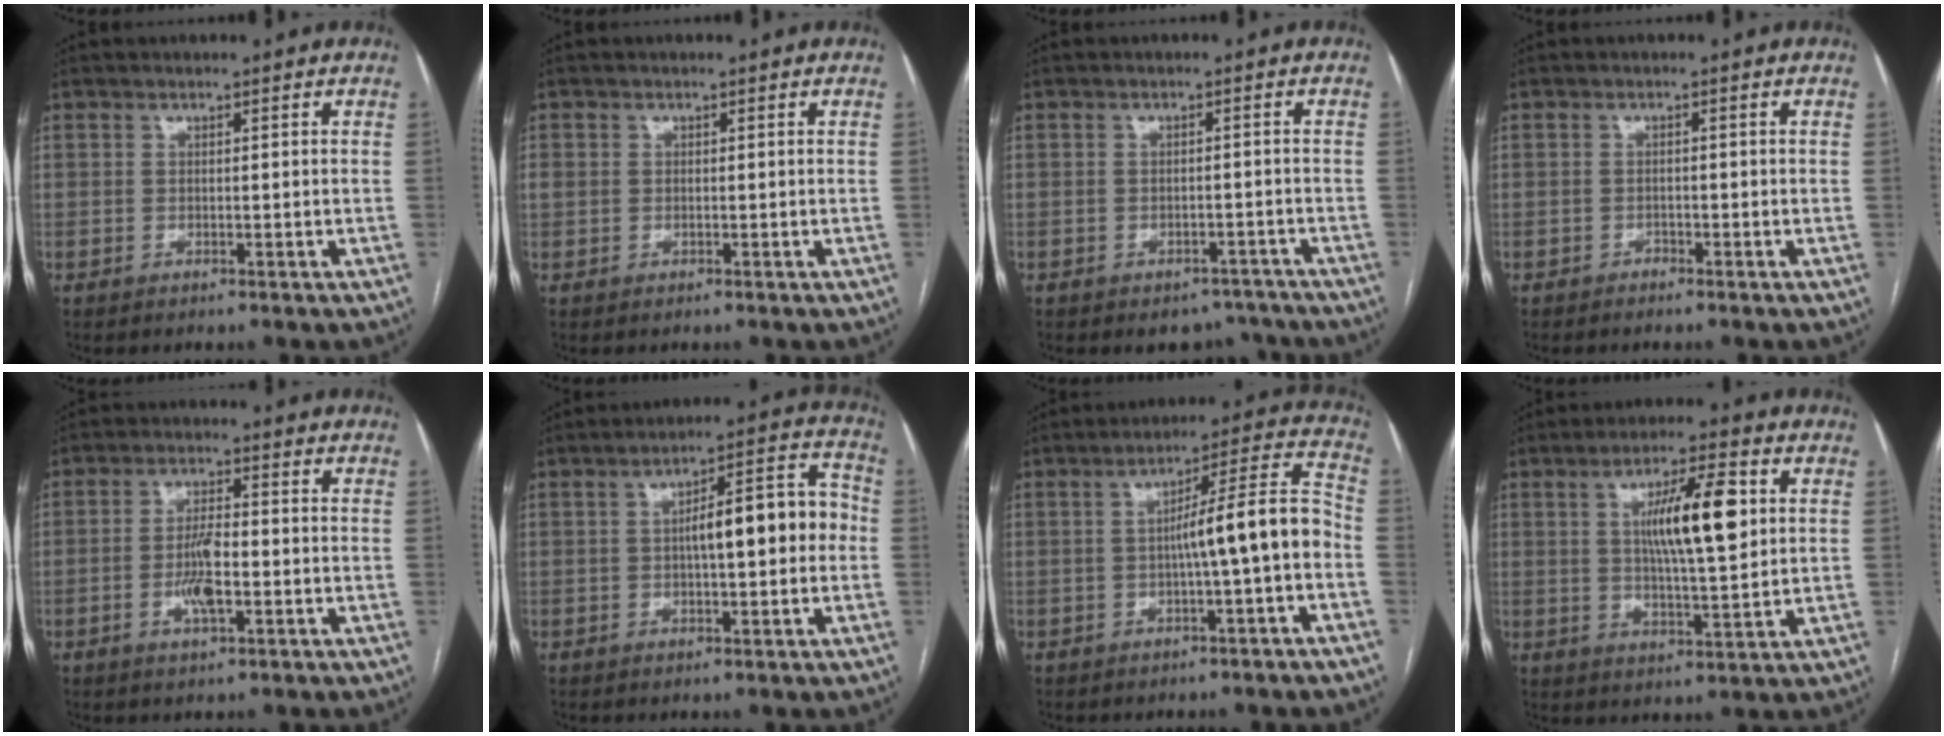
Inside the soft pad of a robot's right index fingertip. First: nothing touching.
{"total": 1.3, "force": [0.2, 1.2, 0.6], "torque": [-0.017, 0.016, 0.009]}
{"total": 4.8, "force": [-4.1, 2.4, 0.5], "torque": [0.014, 0.014, -0.050]}
{"total": 0.7, "force": [-0.7, 0.2, 0.1], "torque": [-0.003, 0.001, -0.013]}
{"total": 5.6, "force": [-1.5, 1.5, 5.1], "torque": [-0.102, 0.002, -0.025]}
{"total": 10.3, "force": [-0.2, 2.7, 9.9], "torque": [-0.143, 0.041, -0.003]}
{"total": 10.0, "force": [-2.1, 0.0, 9.8], "torque": [-0.141, 0.031, -0.033]}
{"total": 11.0, "force": [2.5, 1.9, 10.5], "torque": [-0.181, 0.006, 0.042]}